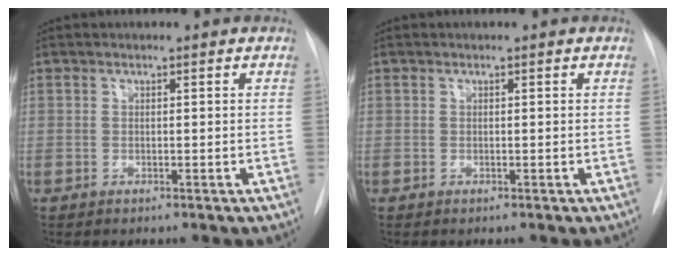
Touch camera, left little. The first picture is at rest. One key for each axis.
{"total": 0.0}